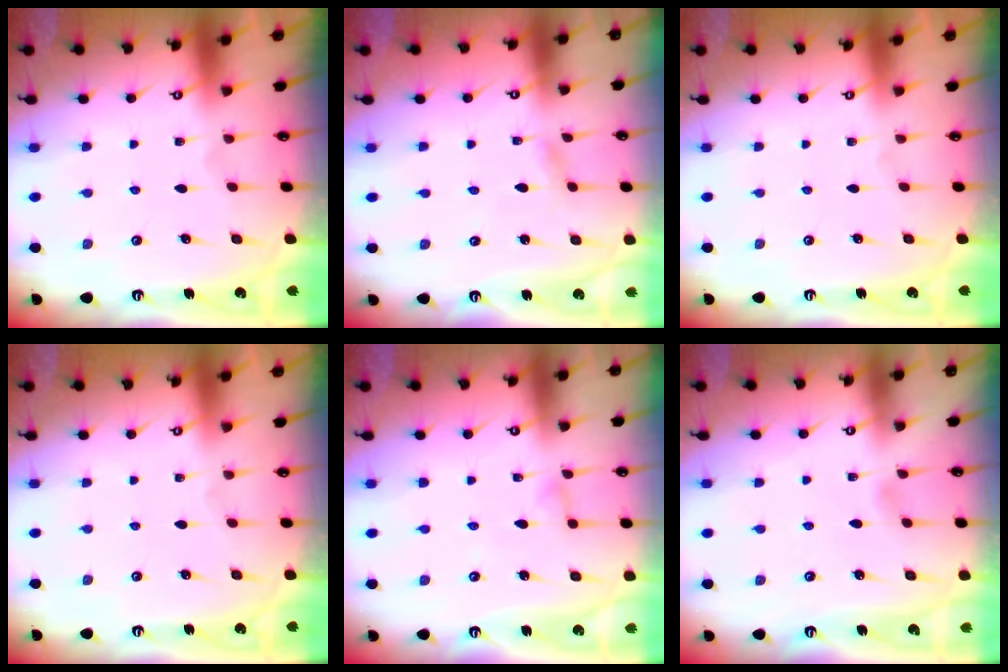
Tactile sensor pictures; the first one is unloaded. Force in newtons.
{"total": 2.3, "press": 2.3, "slide": 0.2}
{"total": 0.0}
{"total": 0.0}
{"total": 2.3, "press": 2.3, "slide": 0.2}
{"total": 3.2, "press": 3.2, "slide": 0.3}